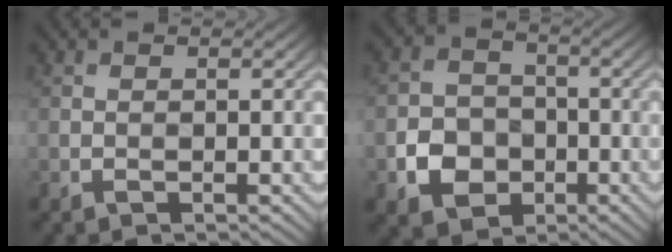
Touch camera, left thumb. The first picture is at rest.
{"total": 5.3, "force": [-1.7, 4.7, 1.9], "torque": [-0.047, -0.013, -0.031]}